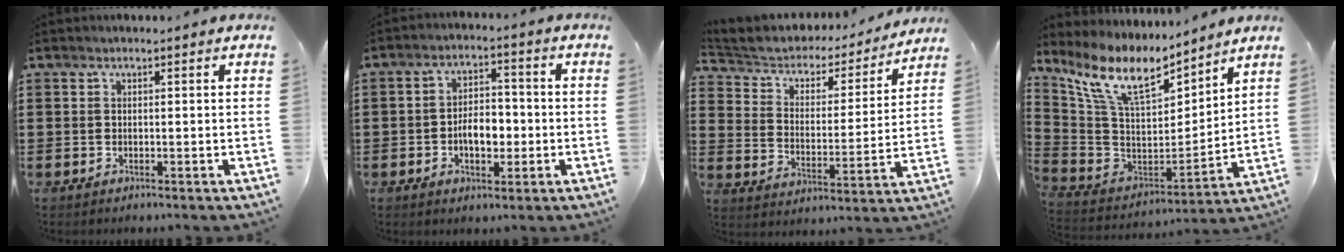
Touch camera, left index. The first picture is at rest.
{"total": 5.4, "force": [-1.2, 3.0, 4.3], "torque": [-0.062, 0.003, -0.027]}
{"total": 4.1, "force": [3.6, 1.9, 0.8], "torque": [-0.043, -0.029, 0.054]}
{"total": 11.5, "force": [8.2, 3.7, 7.1], "torque": [-0.172, -0.043, 0.146]}